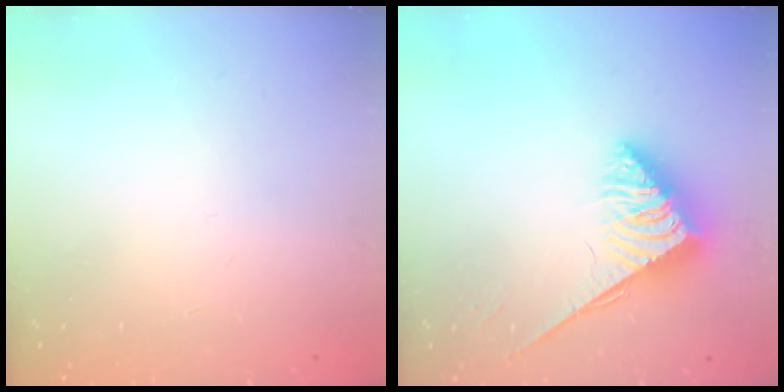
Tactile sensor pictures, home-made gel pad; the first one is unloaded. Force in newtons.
{"total": 3.8, "press": 3.8, "slide": 0.6}